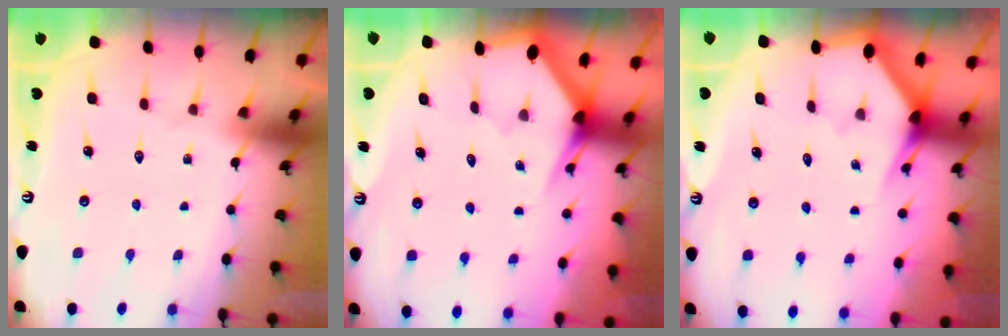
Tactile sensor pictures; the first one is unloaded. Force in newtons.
{"total": 3.1, "press": 3.1, "slide": 0.1}
{"total": 3.1, "press": 3.1, "slide": 0.1}